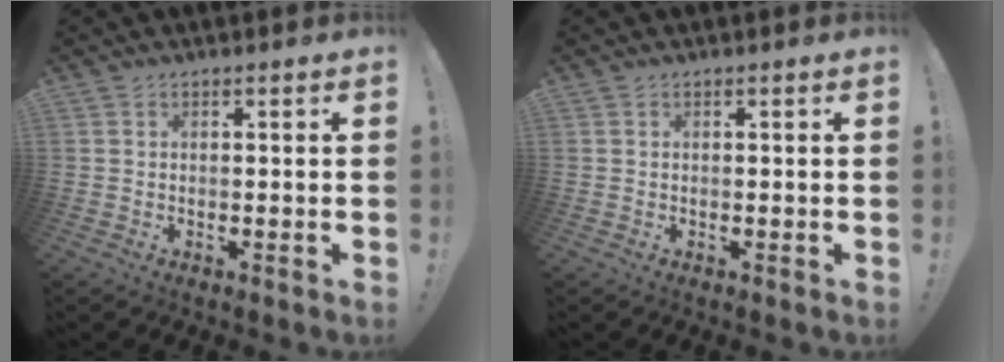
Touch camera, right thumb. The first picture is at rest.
{"total": 0.0}